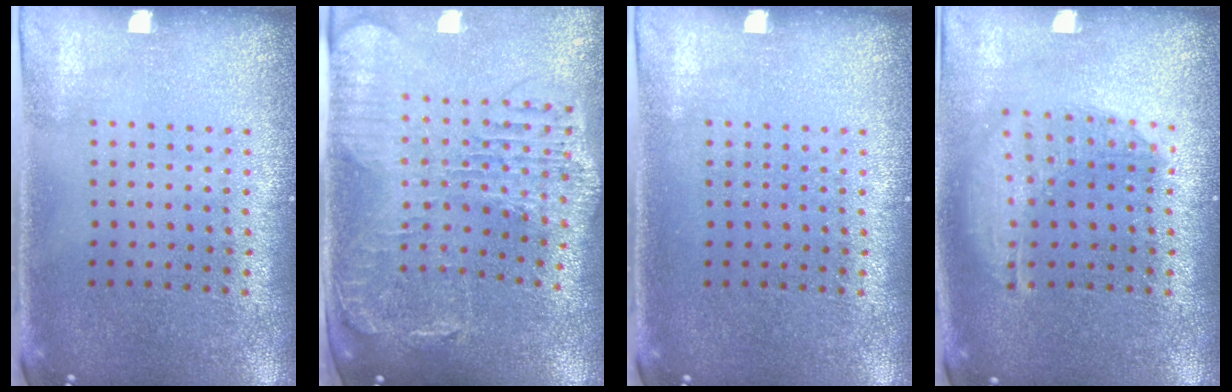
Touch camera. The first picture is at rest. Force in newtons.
{"total": 2.1, "press": 1.9, "slide": 0.9}
{"total": 0.0}
{"total": 1.5, "press": 1.3, "slide": 0.7}